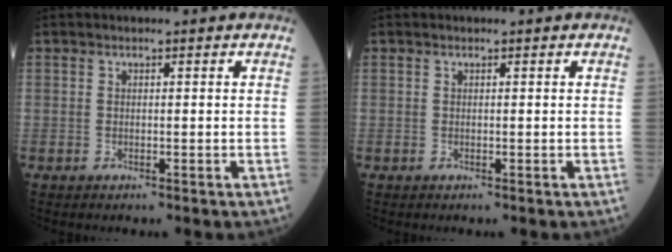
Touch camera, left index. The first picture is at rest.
{"total": 0.0}